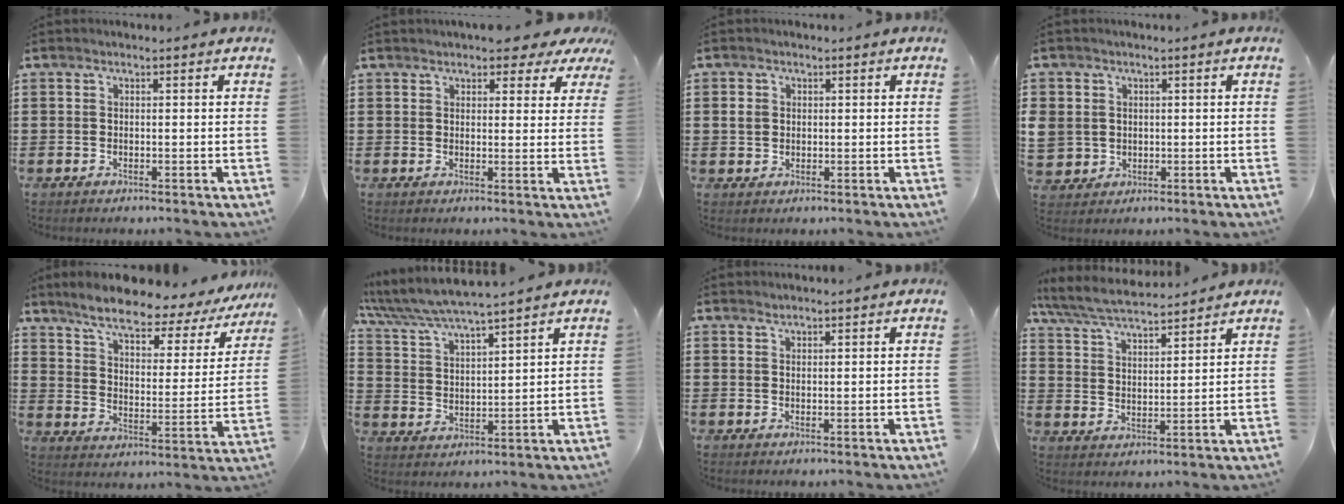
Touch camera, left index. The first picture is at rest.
{"total": 3.8, "force": [3.1, 1.4, 1.7], "torque": [-0.027, -0.004, 0.054]}
{"total": 1.8, "force": [0.3, 1.6, 0.9], "torque": [-0.022, 0.008, 0.004]}
{"total": 3.2, "force": [0.4, 3.2, 0.1], "torque": [-0.021, 0.010, 0.004]}
{"total": 6.5, "force": [5.6, 0.9, 3.2], "torque": [-0.081, -0.032, 0.087]}
{"total": 5.1, "force": [4.8, -0.1, 1.8], "torque": [-0.059, -0.031, 0.078]}
{"total": 0.8, "force": [0.8, 0.1, 0.1], "torque": [-0.003, -0.001, 0.016]}
{"total": 6.4, "force": [5.9, 0.6, 2.2], "torque": [-0.067, -0.026, 0.104]}